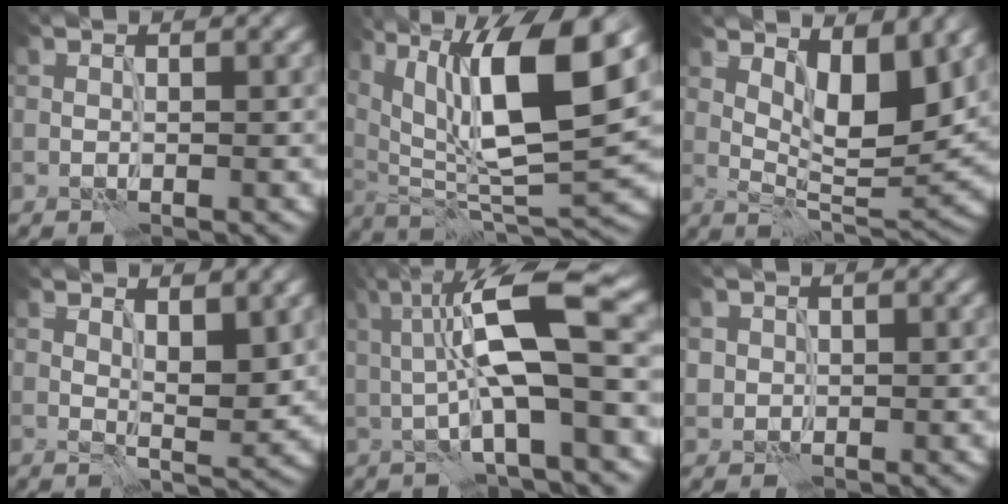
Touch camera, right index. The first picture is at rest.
{"total": 12.6, "force": [4.4, 3.9, 11.2], "torque": [-0.191, 0.000, 0.080]}
{"total": 6.7, "force": [3.1, 2.2, 5.5], "torque": [-0.082, -0.015, 0.055]}
{"total": 3.6, "force": [1.7, 1.0, 2.9], "torque": [-0.045, -0.006, 0.031]}
{"total": 9.6, "force": [1.4, 2.2, 9.2], "torque": [-0.159, 0.011, 0.021]}
{"total": 1.1, "force": [0.4, 1.0, 0.0], "torque": [0.000, -0.003, 0.009]}